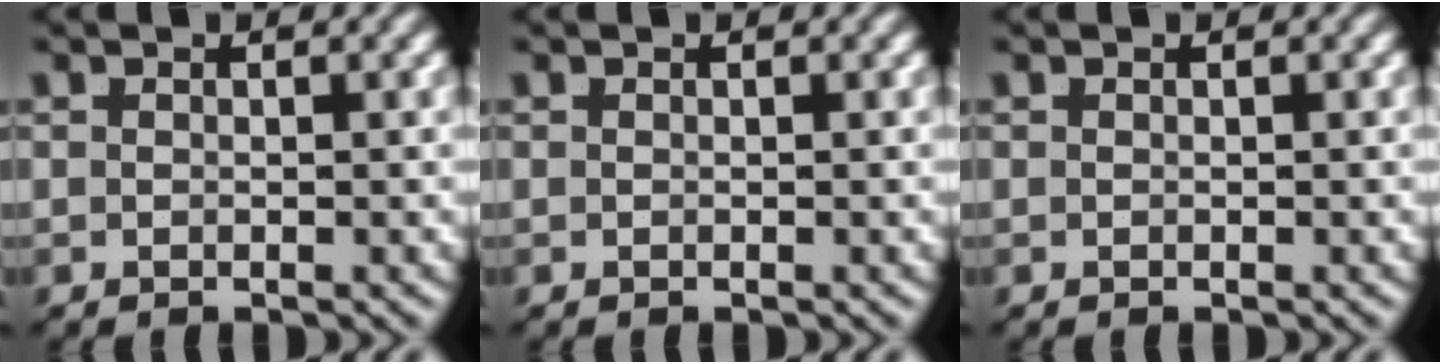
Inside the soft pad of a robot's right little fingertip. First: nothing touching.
{"total": 0.0}
{"total": 0.0}